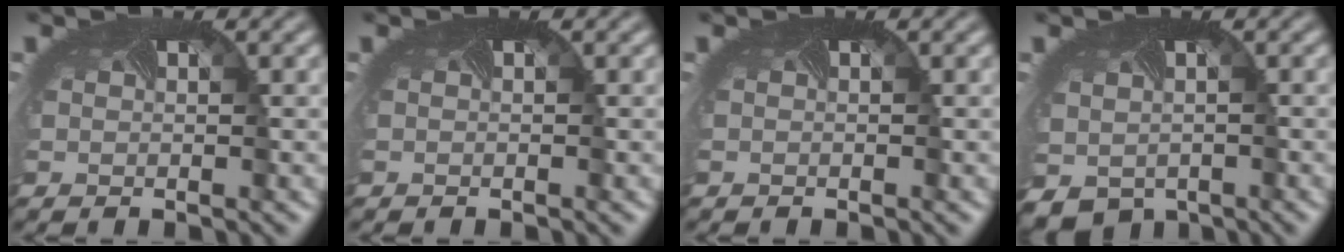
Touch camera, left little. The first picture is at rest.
{"total": 0.0}
{"total": 0.0}
{"total": 5.0, "force": [-2.5, 3.4, 2.6], "torque": [-0.056, -0.029, -0.032]}